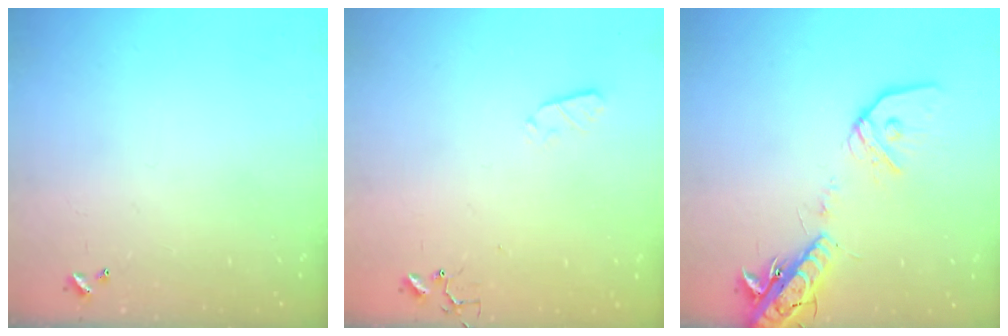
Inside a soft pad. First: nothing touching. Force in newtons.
{"total": 2.9, "press": 2.8, "slide": 0.5}
{"total": 15.6, "press": 15.3, "slide": 3.2}